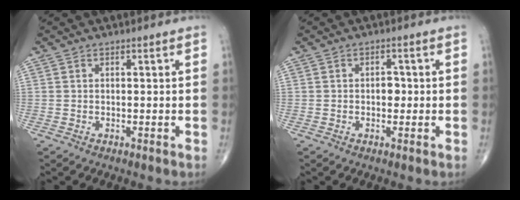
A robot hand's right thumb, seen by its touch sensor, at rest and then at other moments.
{"total": 2.2, "force": [-0.1, 1.5, 1.6], "torque": [-0.012, 0.004, -0.004]}